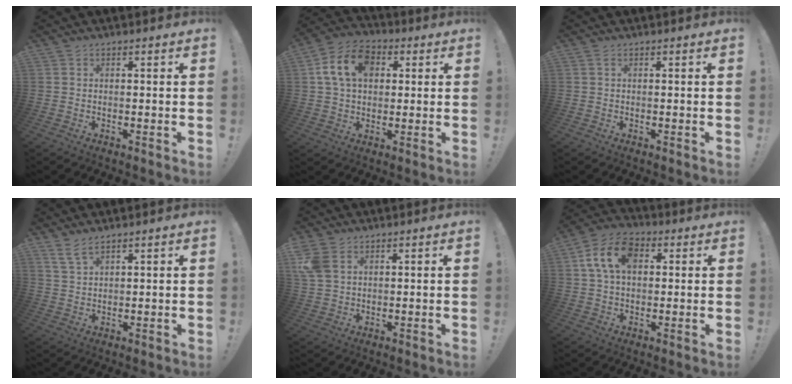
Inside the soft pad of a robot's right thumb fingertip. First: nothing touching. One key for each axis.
{"total": 13.4, "fx": 3.6, "fy": 9.6, "fz": 8.6, "tx": -0.152, "ty": 0.010, "tz": 0.072}
{"total": 0.7, "fx": 0.1, "fy": 0.2, "fz": 0.6, "tx": -0.019, "ty": 0.003, "tz": 0.003}
{"total": 4.9, "fx": 3.8, "fy": 1.4, "fz": 2.7, "tx": -0.051, "ty": -0.018, "tz": 0.072}
{"total": 6.3, "fx": 2.8, "fy": 4.2, "fz": 3.8, "tx": -0.071, "ty": -0.002, "tz": 0.057}
{"total": 12.4, "fx": 3.2, "fy": 8.1, "fz": 8.8, "tx": -0.162, "ty": 0.011, "tz": 0.061}